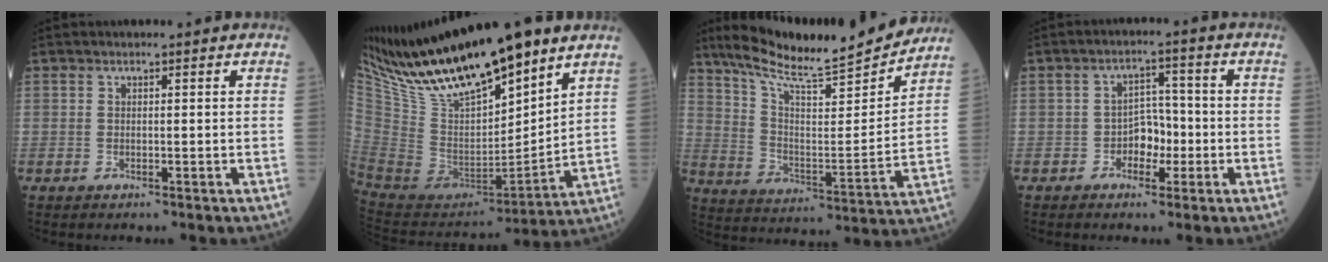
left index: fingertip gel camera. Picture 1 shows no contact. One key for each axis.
{"total": 23.8, "fx": 18.3, "fy": 4.3, "fz": 14.5, "tx": -0.271, "ty": 0.002, "tz": 0.344}
{"total": 21.3, "fx": 19.0, "fy": 1.1, "fz": 9.6, "tx": -0.166, "ty": -0.018, "tz": 0.292}
{"total": 4.2, "fx": -1.4, "fy": 2.8, "fz": 2.8, "tx": -0.041, "ty": 0.012, "tz": -0.029}